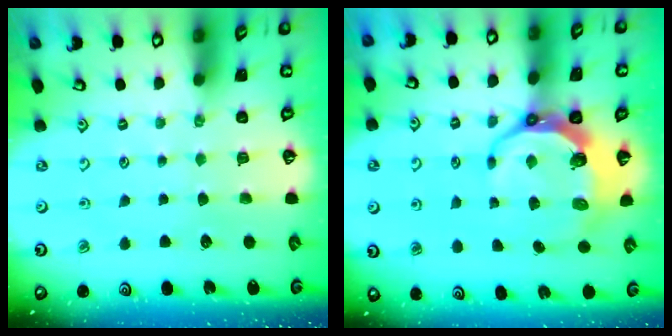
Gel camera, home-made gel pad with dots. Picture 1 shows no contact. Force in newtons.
{"total": 9.6, "press": 8.7, "slide": 4.0}